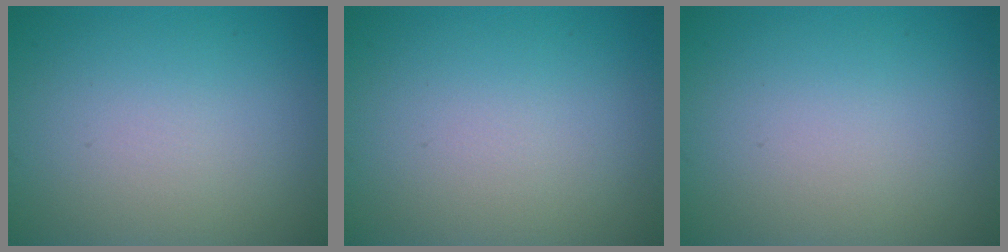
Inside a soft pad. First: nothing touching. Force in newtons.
{"total": 0.0}
{"total": 0.0}